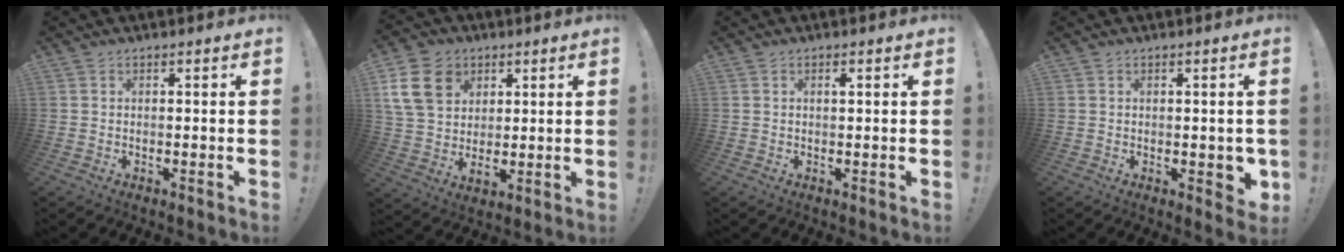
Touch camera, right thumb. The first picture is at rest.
{"total": 15.3, "force": [5.8, 11.9, 7.7], "torque": [-0.127, -0.027, 0.115]}
{"total": 0.6, "force": [0.2, 0.0, 0.5], "torque": [0.005, -0.006, -0.001]}
{"total": 3.5, "force": [-0.3, 2.1, 2.8], "torque": [-0.022, 0.002, -0.003]}